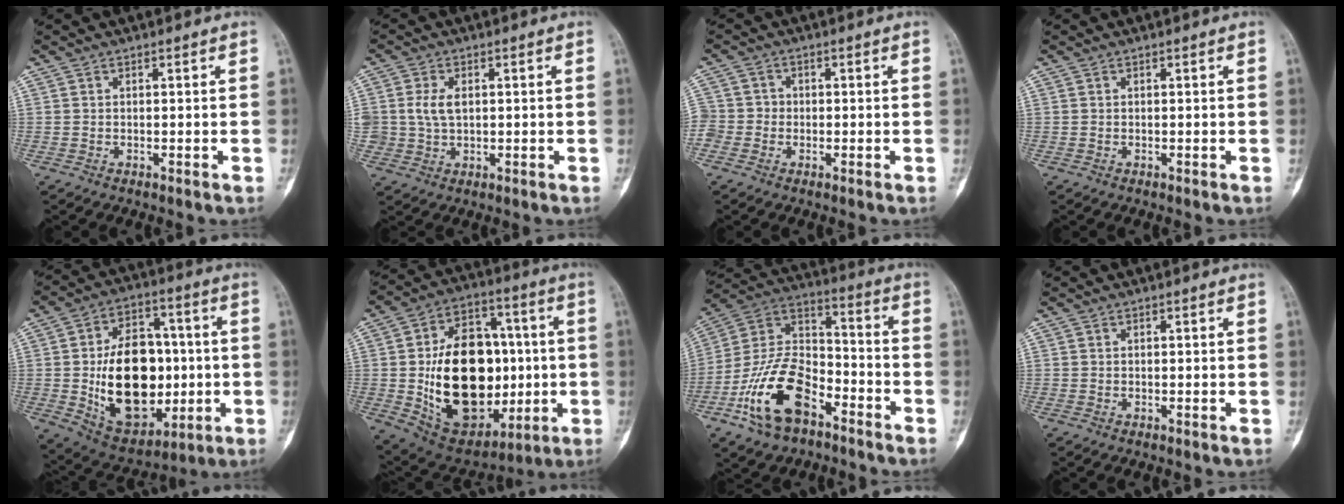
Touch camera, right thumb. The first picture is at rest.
{"total": 4.6, "force": [0.7, 3.1, 3.3], "torque": [-0.060, -0.001, 0.016]}
{"total": 4.4, "force": [-1.2, 4.1, 0.9], "torque": [-0.006, 0.015, -0.026]}
{"total": 0.0}
{"total": 23.5, "force": [-2.0, 15.5, 17.5], "torque": [-0.237, 0.015, -0.008]}
{"total": 28.0, "force": [-1.9, 18.4, 21.0], "torque": [-0.314, 0.014, -0.003]}
{"total": 18.2, "force": [-9.4, 9.9, 12.1], "torque": [-0.220, 0.070, -0.178]}
{"total": 0.0}